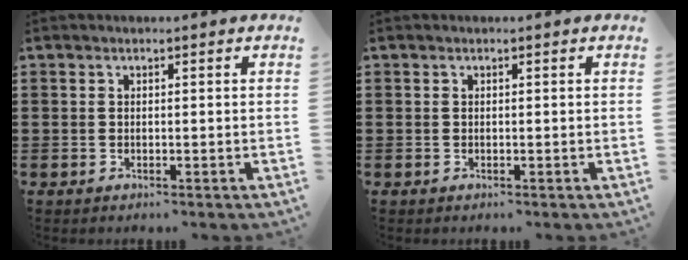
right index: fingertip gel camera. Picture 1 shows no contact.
{"total": 0.0}